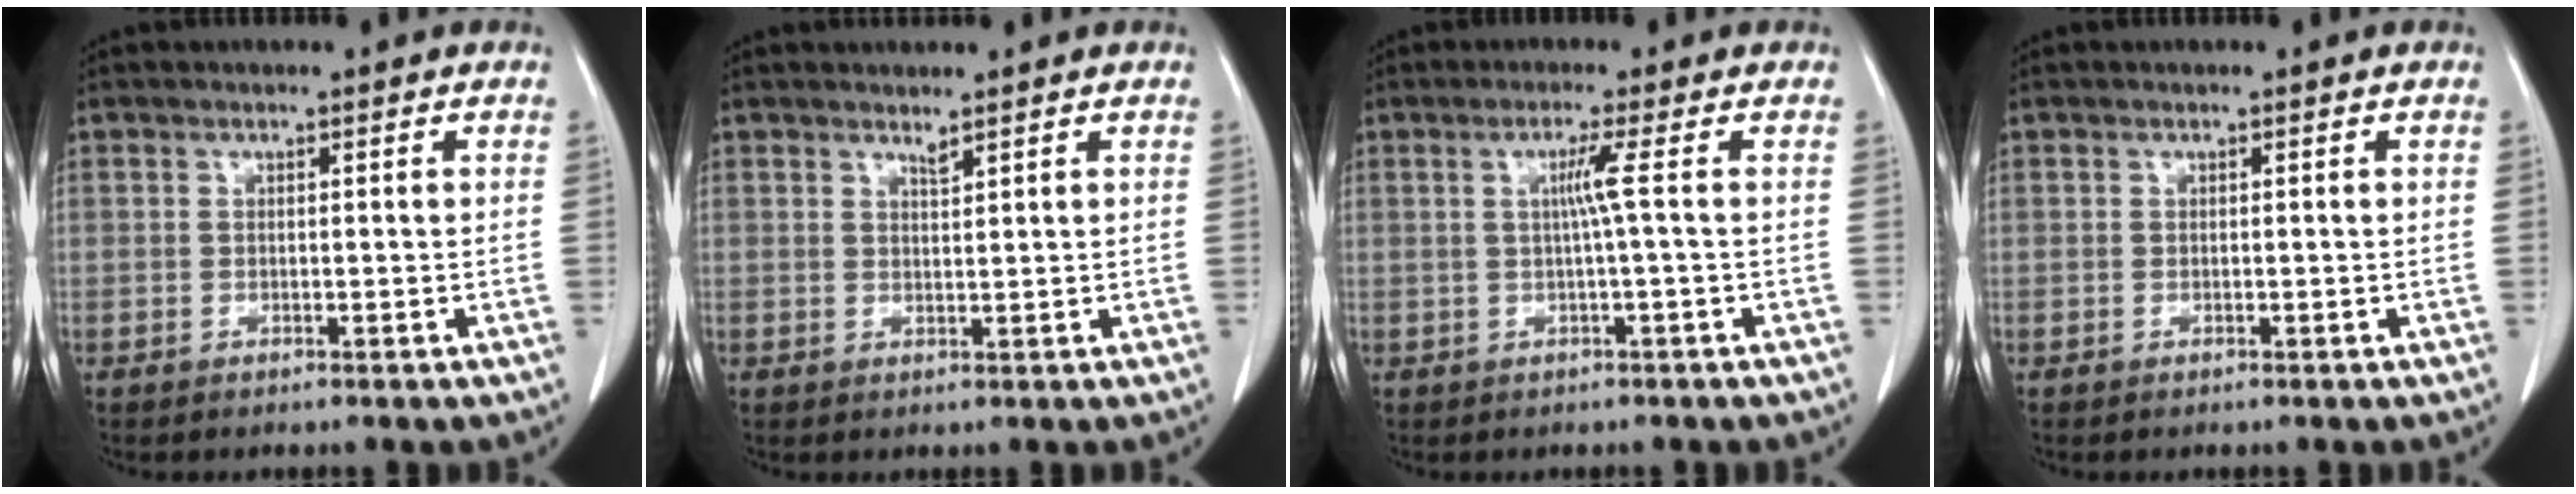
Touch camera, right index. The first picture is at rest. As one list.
[{"total": 1.0, "force": [0.9, -0.1, 0.4], "torque": [-0.009, -0.008, 0.018]}, {"total": 2.7, "force": [0.2, -1.0, 2.5], "torque": [-0.050, 0.000, 0.006]}, {"total": 0.0}]